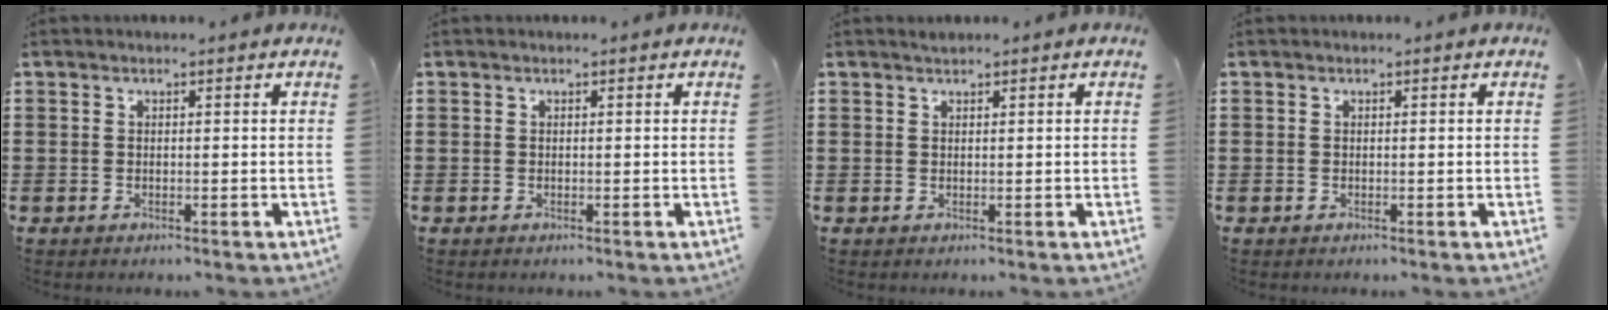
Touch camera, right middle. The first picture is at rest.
{"total": 0.0}
{"total": 0.7, "force": [0.6, 0.2, 0.0], "torque": [-0.001, 0.000, 0.012]}
{"total": 0.0}